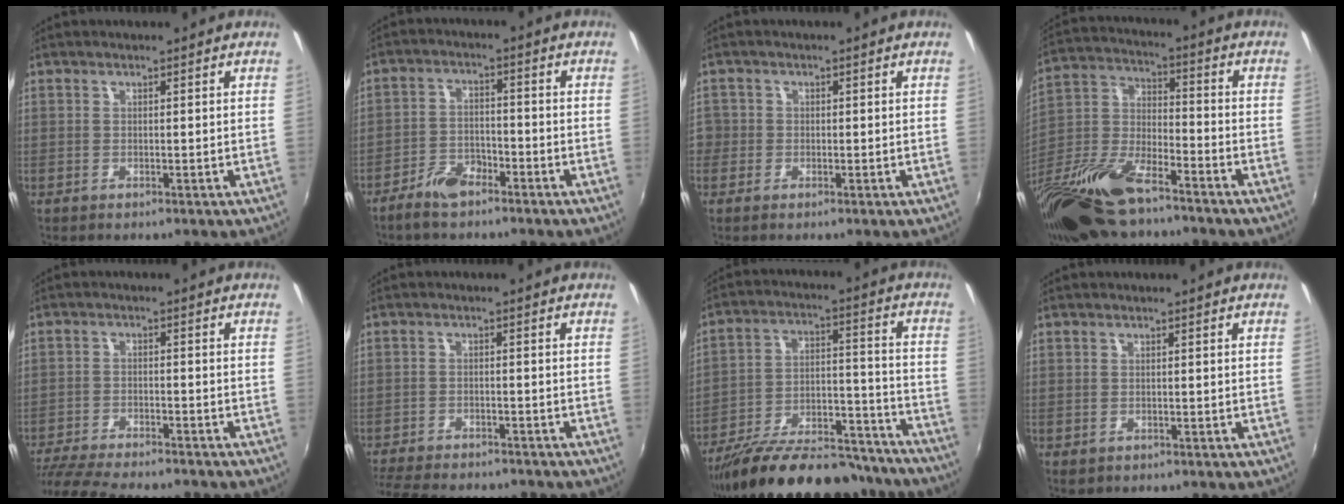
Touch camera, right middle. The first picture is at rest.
{"total": 5.8, "force": [-4.6, 2.2, 2.7], "torque": [-0.065, 0.005, -0.084]}
{"total": 3.4, "force": [-1.2, 3.1, 0.7], "torque": [-0.017, 0.002, -0.023]}
{"total": 21.0, "force": [-14.5, 8.0, 12.8], "torque": [-0.282, -0.029, -0.273]}
{"total": 15.6, "force": [-13.7, 2.8, 6.9], "torque": [-0.151, -0.029, -0.220]}
{"total": 13.2, "force": [-11.6, 3.5, 5.3], "torque": [-0.127, -0.021, -0.178]}
{"total": 26.3, "force": [-22.0, 8.3, 11.7], "torque": [-0.206, 0.006, -0.308]}
{"total": 0.9, "force": [-0.3, 0.8, 0.4], "torque": [-0.006, -0.002, -0.004]}